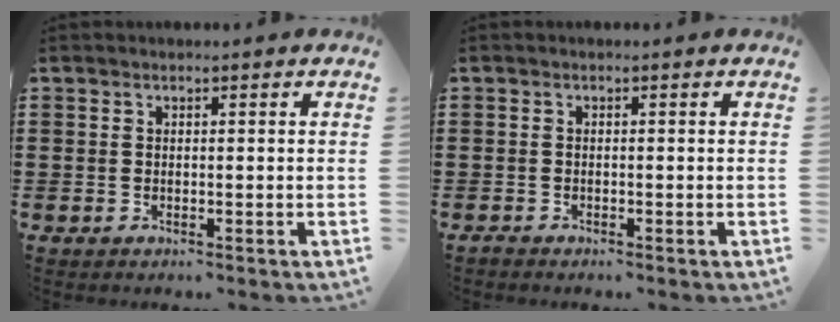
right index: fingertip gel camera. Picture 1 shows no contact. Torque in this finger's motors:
{"motor_torque": [-1.11, 1.03, -1.05, -0.21]}